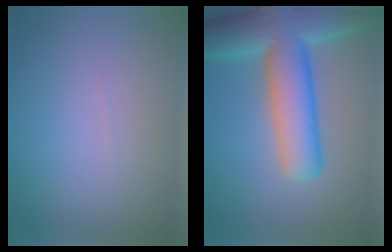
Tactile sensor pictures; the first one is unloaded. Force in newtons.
{"total": 10.6, "press": 10.6, "slide": 0.7}